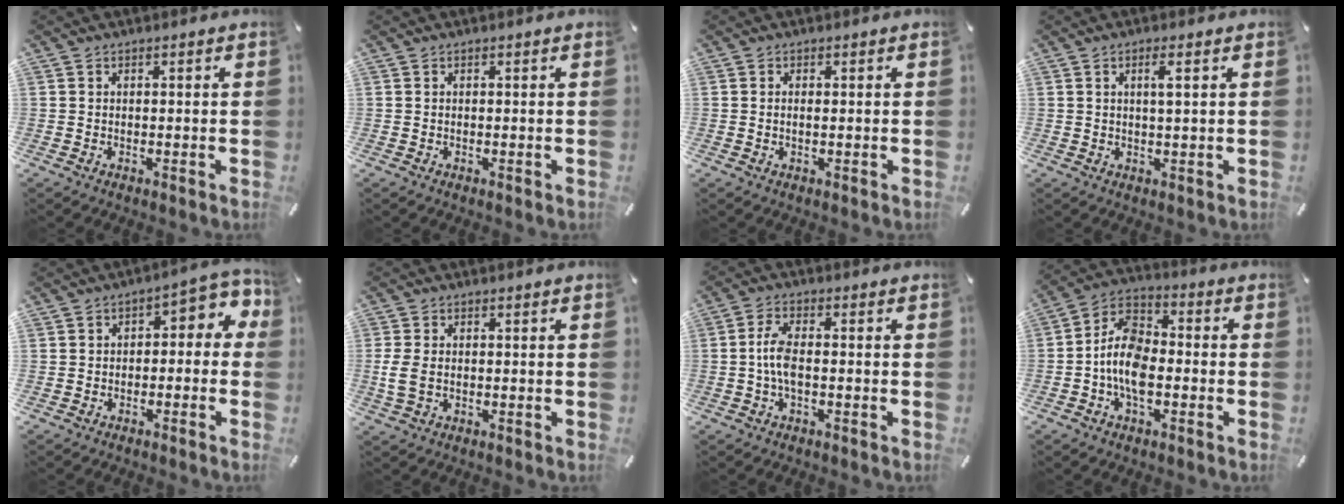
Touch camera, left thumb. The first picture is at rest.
{"total": 0.0}
{"total": 1.2, "force": [0.0, 0.4, 1.1], "torque": [-0.022, -0.002, 0.000]}
{"total": 3.2, "force": [1.0, 0.3, 3.0], "torque": [-0.062, 0.001, 0.013]}
{"total": 5.7, "force": [-0.4, 4.2, 3.9], "torque": [-0.041, 0.000, -0.016]}
{"total": 4.4, "force": [-0.2, 2.8, 3.4], "torque": [-0.082, -0.001, -0.006]}
{"total": 5.6, "force": [-0.9, 2.1, 5.1], "torque": [-0.111, -0.001, -0.020]}
{"total": 10.9, "force": [-3.6, 6.5, 8.0], "torque": [-0.169, 0.016, -0.065]}